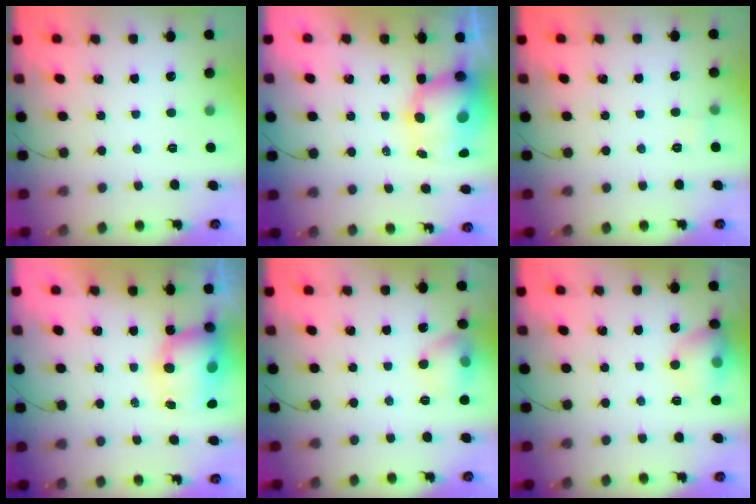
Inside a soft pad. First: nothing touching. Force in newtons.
{"total": 11.0, "press": 10.6, "slide": 2.9}
{"total": 4.3, "press": 4.1, "slide": 1.2}
{"total": 9.8, "press": 9.5, "slide": 2.2}
{"total": 8.9, "press": 8.8, "slide": 1.2}
{"total": 10.4, "press": 10.2, "slide": 1.6}